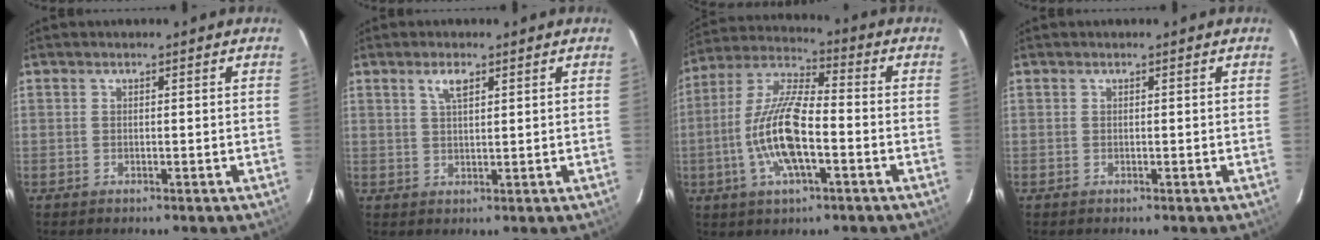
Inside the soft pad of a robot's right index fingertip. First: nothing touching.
{"total": 2.9, "force": [1.6, 1.0, 2.2], "torque": [-0.040, 0.004, 0.030]}
{"total": 14.2, "force": [-3.9, 4.4, 12.9], "torque": [-0.268, -0.002, -0.078]}
{"total": 0.0}